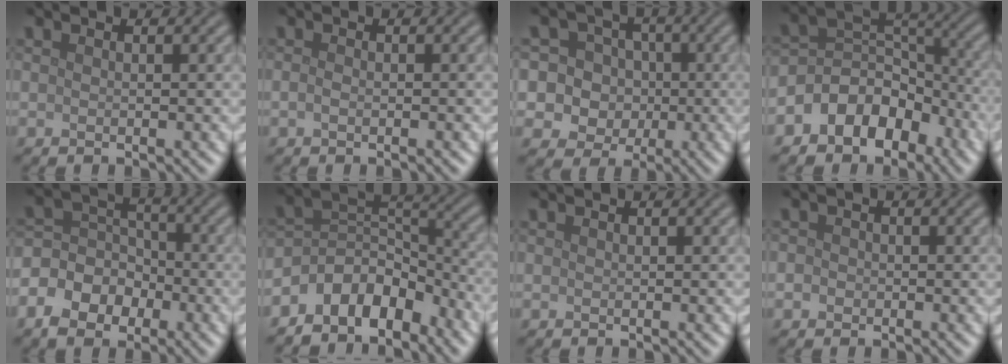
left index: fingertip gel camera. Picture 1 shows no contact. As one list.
[{"total": 1.0, "force": [-0.5, 0.4, 0.8], "torque": [-0.016, 0.000, -0.010]}, {"total": 10.6, "force": [0.7, 10.1, 3.2], "torque": [-0.086, 0.032, 0.003]}, {"total": 6.4, "force": [-3.6, 4.4, 2.9], "torque": [-0.027, 0.008, -0.074]}, {"total": 6.0, "force": [-2.8, 4.5, 2.8], "torque": [-0.025, 0.011, -0.061]}, {"total": 6.7, "force": [-4.7, 3.7, 3.0], "torque": [-0.030, 0.007, -0.094]}, {"total": 0.0}, {"total": 0.9, "force": [-0.2, 0.9, 0.3], "torque": [0.001, -0.003, -0.007]}]